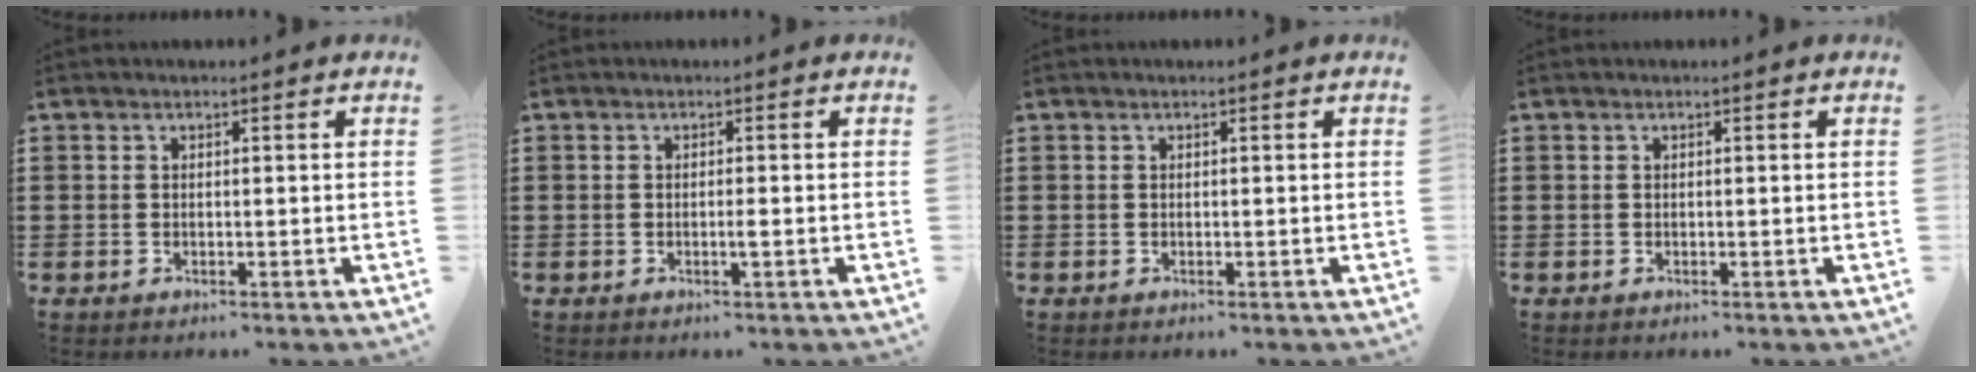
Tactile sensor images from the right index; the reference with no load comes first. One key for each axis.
{"total": 1.1, "fx": -0.4, "fy": 0.0, "fz": 1.0, "tx": -0.019, "ty": -0.004, "tz": -0.007}
{"total": 0.0}
{"total": 0.0}